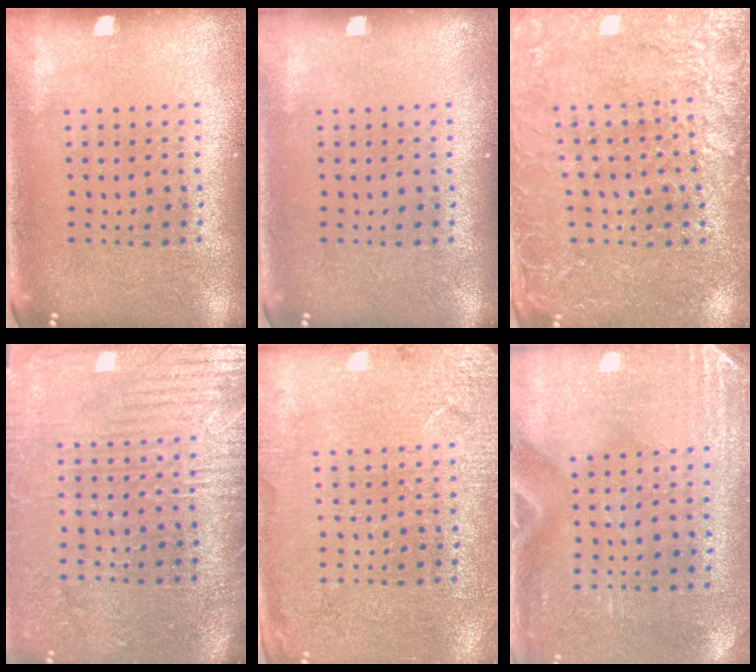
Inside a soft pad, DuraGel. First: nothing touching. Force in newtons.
{"total": 0.0}
{"total": 2.7, "press": 2.7, "slide": 0.3}
{"total": 3.7, "press": 3.4, "slide": 1.4}
{"total": 2.7, "press": 2.7, "slide": 0.1}
{"total": 2.9, "press": 2.5, "slide": 1.4}